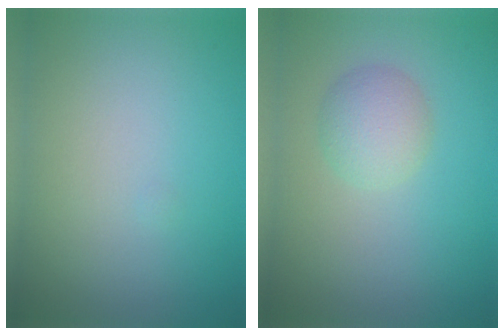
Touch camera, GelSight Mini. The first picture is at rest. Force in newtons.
{"total": 2.7, "press": 2.7, "slide": 0.0}